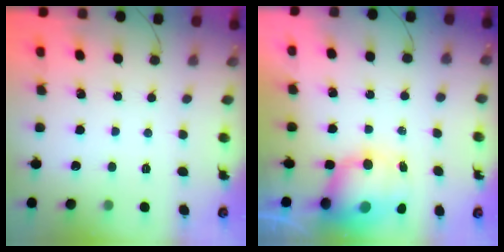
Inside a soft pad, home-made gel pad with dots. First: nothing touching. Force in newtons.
{"total": 10.6, "press": 10.2, "slide": 2.8}